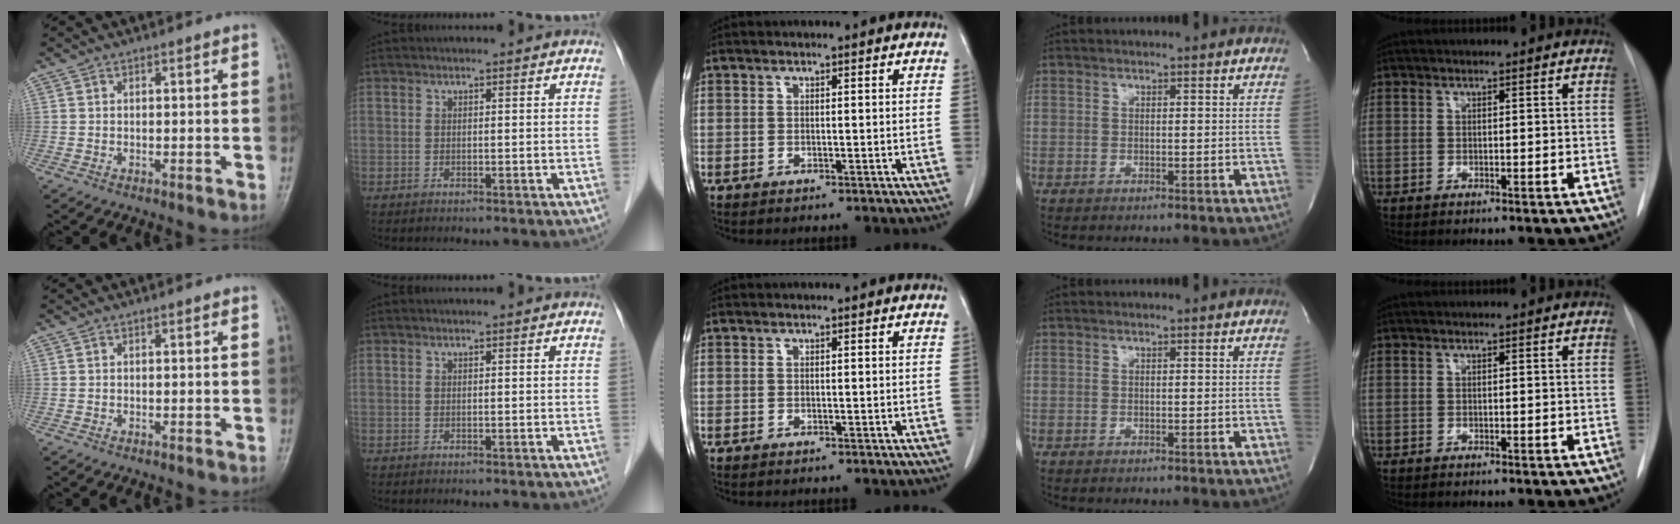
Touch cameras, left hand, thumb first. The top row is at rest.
{}